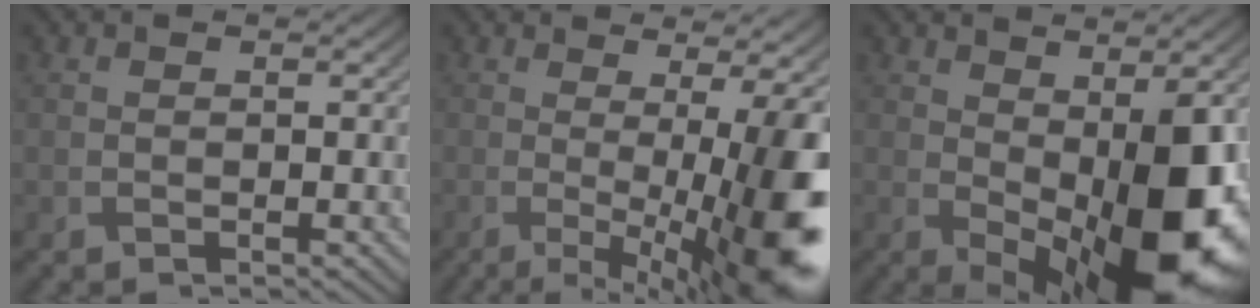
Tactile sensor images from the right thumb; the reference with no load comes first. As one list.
[{"total": 17.2, "force": [-2.5, 5.5, 16.1], "torque": [-0.174, -0.004, -0.029]}, {"total": 13.8, "force": [-0.7, 5.8, 12.5], "torque": [-0.172, -0.008, 0.002]}]